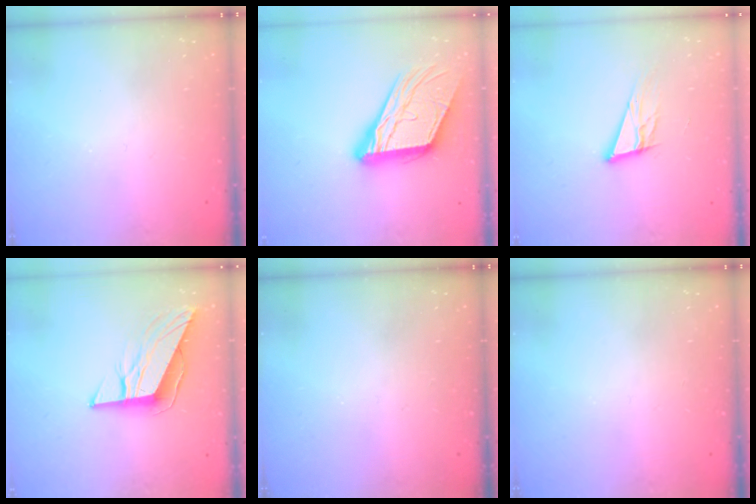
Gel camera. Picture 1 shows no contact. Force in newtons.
{"total": 18.3, "press": 18.2, "slide": 1.8}
{"total": 12.2, "press": 11.7, "slide": 3.4}
{"total": 9.4, "press": 9.4, "slide": 0.4}
{"total": 0.0}
{"total": 0.0}